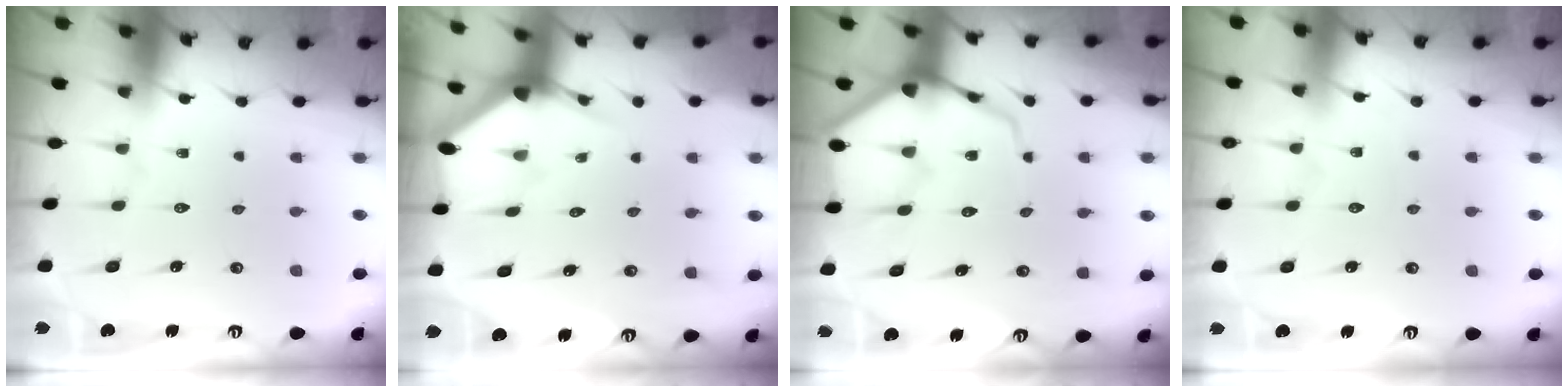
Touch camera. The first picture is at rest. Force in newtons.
{"total": 2.5, "press": 2.5, "slide": 0.2}
{"total": 8.2, "press": 8.2, "slide": 0.9}
{"total": 2.9, "press": 2.9, "slide": 0.4}